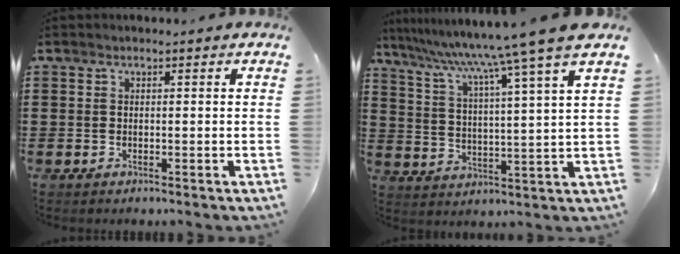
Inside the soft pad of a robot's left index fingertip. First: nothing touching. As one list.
[{"total": 9.1, "force": [7.4, -2.1, 4.8], "torque": [-0.123, -0.052, 0.113]}]